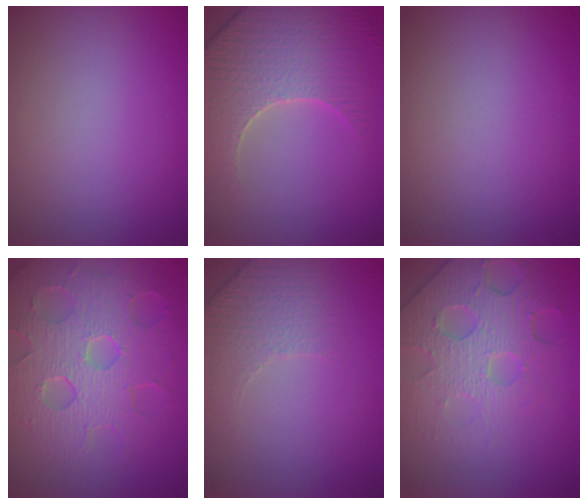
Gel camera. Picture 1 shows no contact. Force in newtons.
{"total": 5.9, "press": 5.6, "slide": 1.7}
{"total": 0.0}
{"total": 8.5, "press": 6.0, "slide": 6.0}
{"total": 1.9, "press": 1.6, "slide": 1.0}
{"total": 5.2, "press": 4.6, "slide": 2.3}